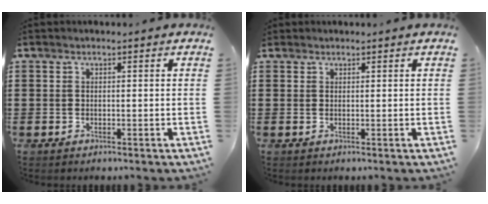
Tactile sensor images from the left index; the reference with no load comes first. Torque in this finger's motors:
{"motor_torque": [0.53, -0.65, 0.02, 0.00]}